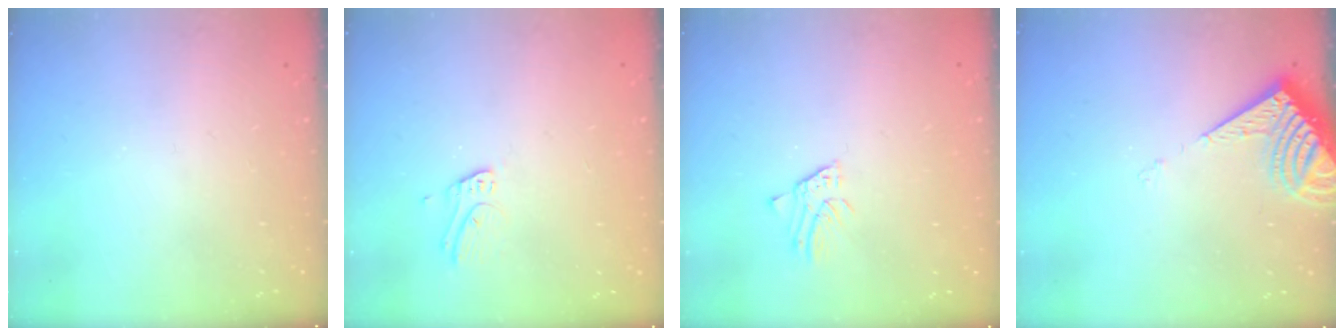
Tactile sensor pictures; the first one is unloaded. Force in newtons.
{"total": 6.1, "press": 6.1, "slide": 0.5}
{"total": 1.5, "press": 1.5, "slide": 0.1}
{"total": 7.8, "press": 7.7, "slide": 0.9}